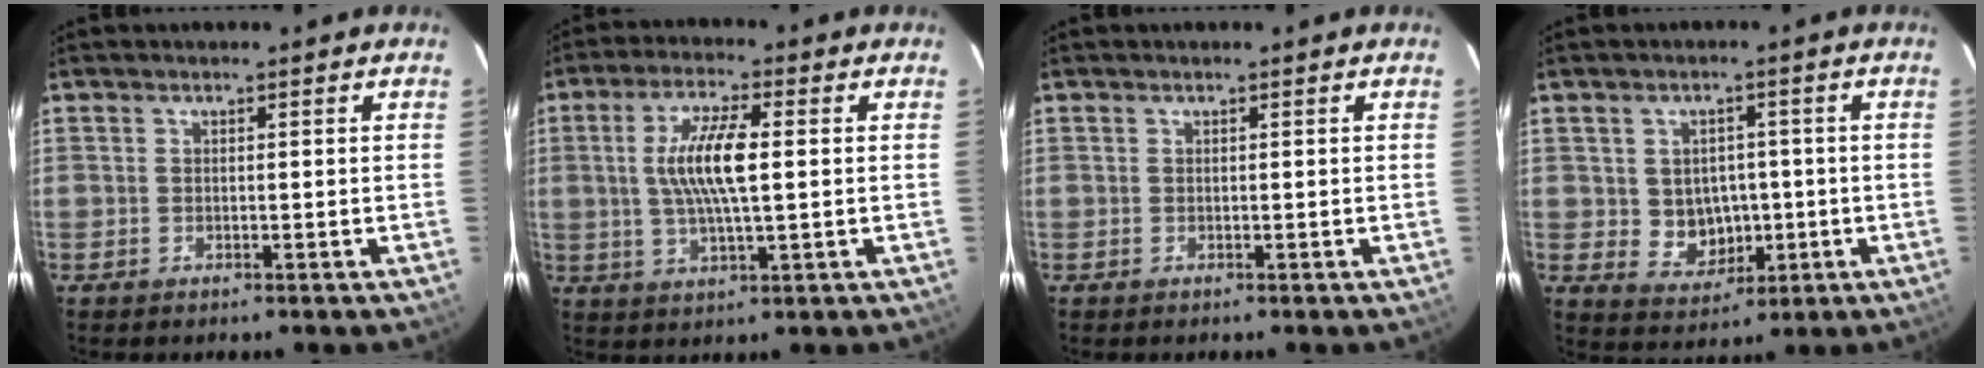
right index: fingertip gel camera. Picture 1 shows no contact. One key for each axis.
{"total": 9.7, "fx": 0.9, "fy": 2.0, "fz": 9.4, "tx": -0.183, "ty": 0.004, "tz": 0.019}
{"total": 0.0}
{"total": 6.7, "fx": -0.5, "fy": 6.0, "fz": 2.9, "tx": -0.061, "ty": 0.009, "tz": 0.012}